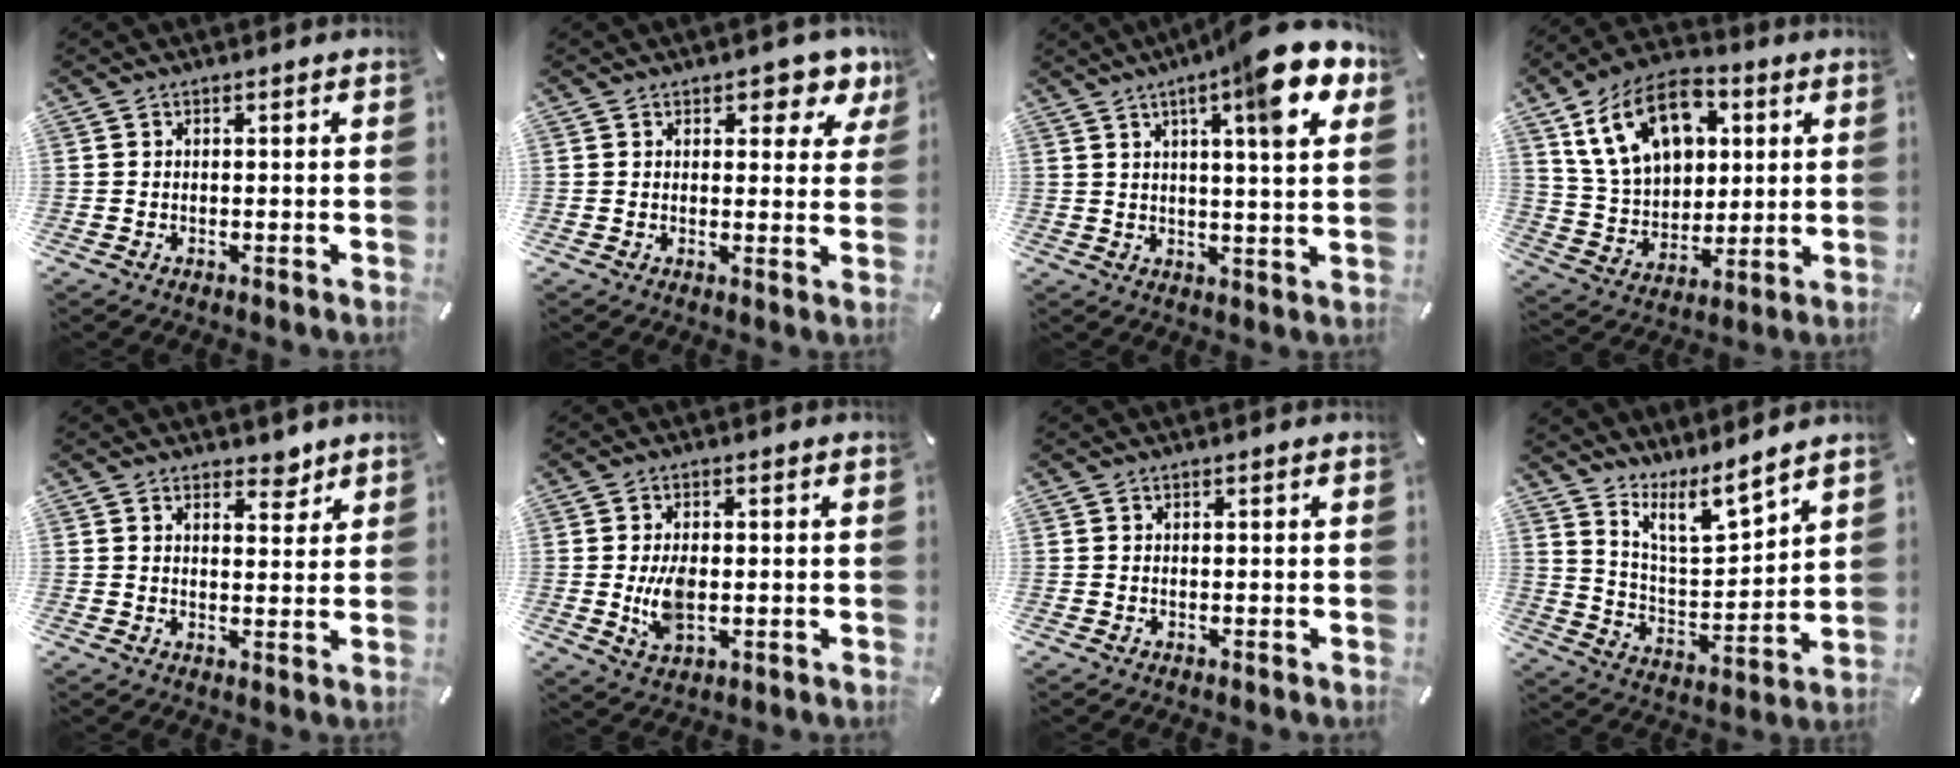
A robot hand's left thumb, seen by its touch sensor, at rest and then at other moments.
{"total": 6.0, "force": [3.8, 3.3, 3.2], "torque": [-0.025, -0.022, 0.060]}
{"total": 13.5, "force": [7.5, 1.6, 11.1], "torque": [-0.169, -0.035, 0.111]}
{"total": 17.7, "force": [7.1, 12.5, 10.3], "torque": [-0.193, -0.011, 0.135]}
{"total": 4.6, "force": [3.6, 2.3, 1.6], "torque": [-0.009, -0.023, 0.059]}
{"total": 7.0, "force": [-0.2, 4.0, 5.7], "torque": [-0.130, -0.007, -0.009]}
{"total": 0.0}
{"total": 10.8, "force": [8.9, 3.1, 5.2], "torque": [-0.098, -0.060, 0.160]}